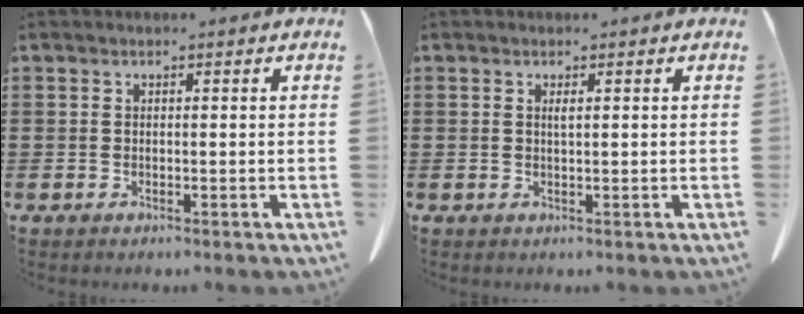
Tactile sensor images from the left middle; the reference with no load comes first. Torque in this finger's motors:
{"motor_torque": [0.02, 0.38, 0.12, 0.13]}